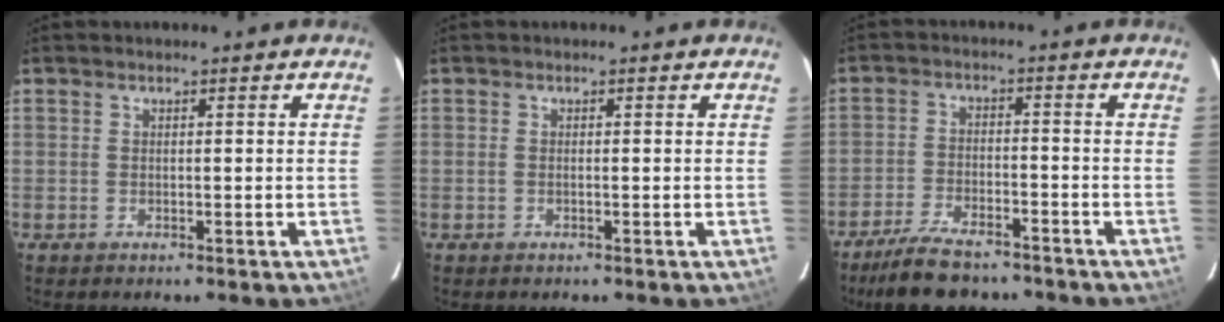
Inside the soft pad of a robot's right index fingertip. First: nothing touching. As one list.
[{"total": 0.0}, {"total": 11.4, "force": [-9.5, 3.9, 5.0], "torque": [-0.119, -0.006, -0.153]}]